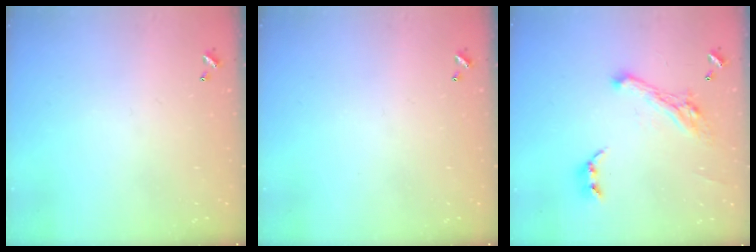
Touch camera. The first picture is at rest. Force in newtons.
{"total": 0.0}
{"total": 7.4, "press": 7.2, "slide": 1.3}